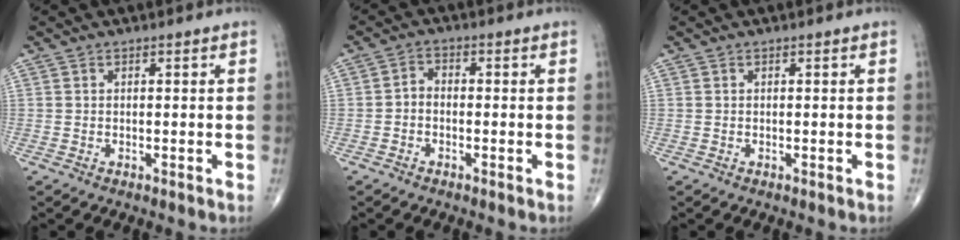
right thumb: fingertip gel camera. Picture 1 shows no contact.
{"total": 2.5, "force": [-0.8, 1.7, 1.5], "torque": [-0.020, 0.014, -0.024]}
{"total": 0.0}